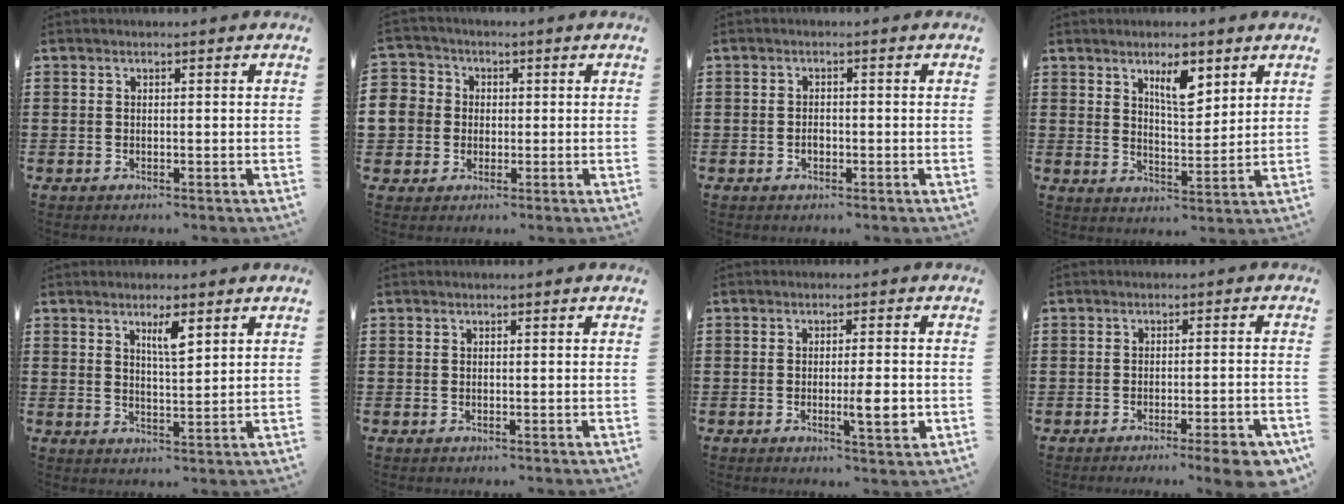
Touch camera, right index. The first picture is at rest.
{"total": 5.4, "force": [-0.2, 5.4, 1.0], "torque": [-0.056, 0.012, -0.009]}
{"total": 1.5, "force": [-0.5, 0.8, 1.1], "torque": [-0.023, -0.001, -0.010]}
{"total": 6.1, "force": [3.5, 2.1, 4.5], "torque": [-0.073, -0.004, 0.055]}
{"total": 3.8, "force": [2.2, 0.7, 3.0], "torque": [-0.056, 0.002, 0.035]}
{"total": 0.0}
{"total": 5.2, "force": [-1.2, 0.7, 5.0], "torque": [-0.074, -0.009, -0.019]}
{"total": 4.2, "force": [-3.1, -0.1, 2.8], "torque": [-0.044, -0.011, -0.053]}